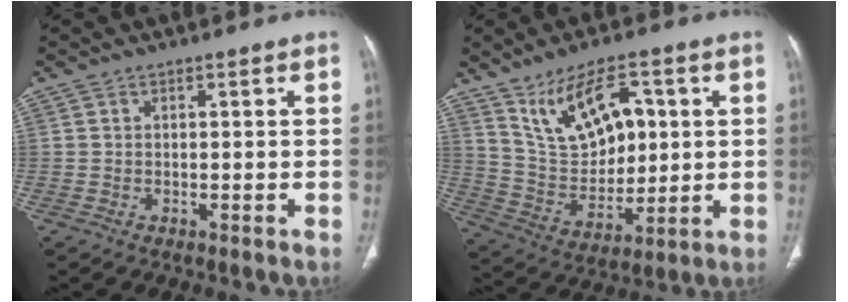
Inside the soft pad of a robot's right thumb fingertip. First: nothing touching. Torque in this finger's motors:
{"motor_torque": [1.64, 1.74, 0.49, -0.28, 0.32]}